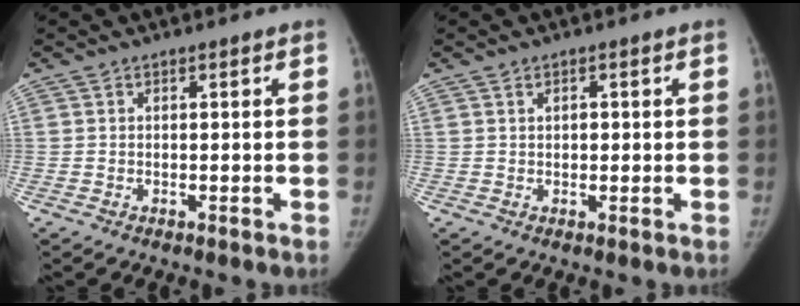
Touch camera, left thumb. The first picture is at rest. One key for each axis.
{"total": 1.4, "fx": 0.5, "fy": 1.0, "fz": 0.8, "tx": -0.008, "ty": -0.001, "tz": 0.008}